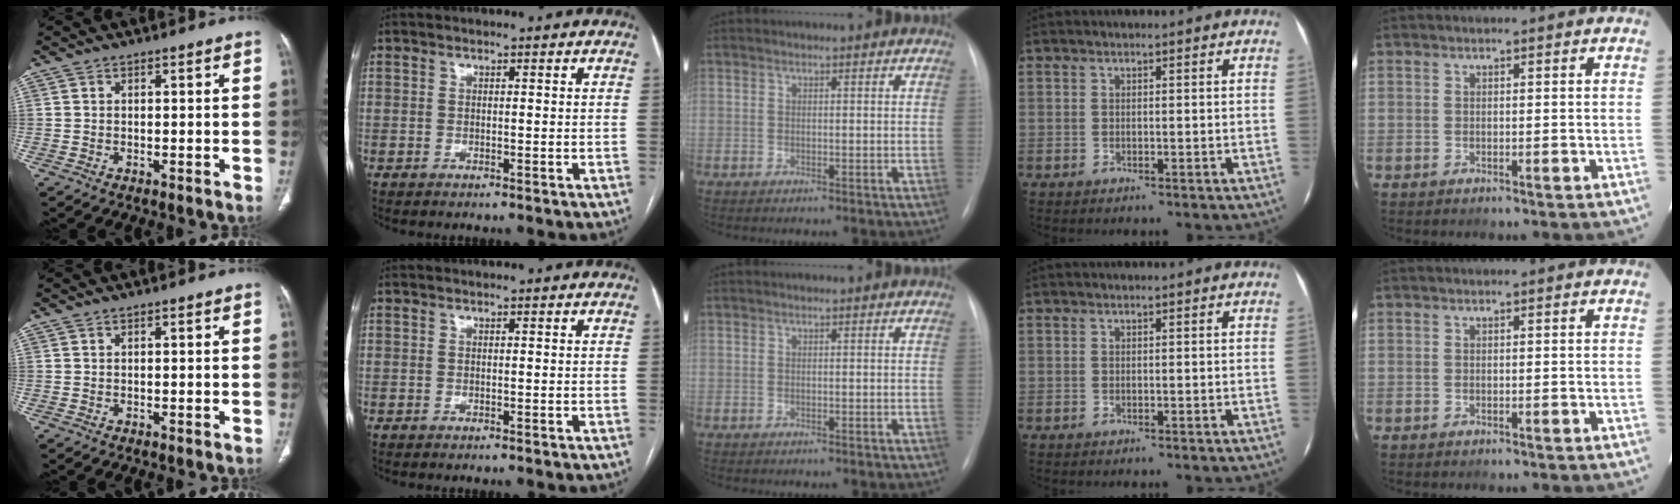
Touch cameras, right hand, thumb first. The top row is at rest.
{}